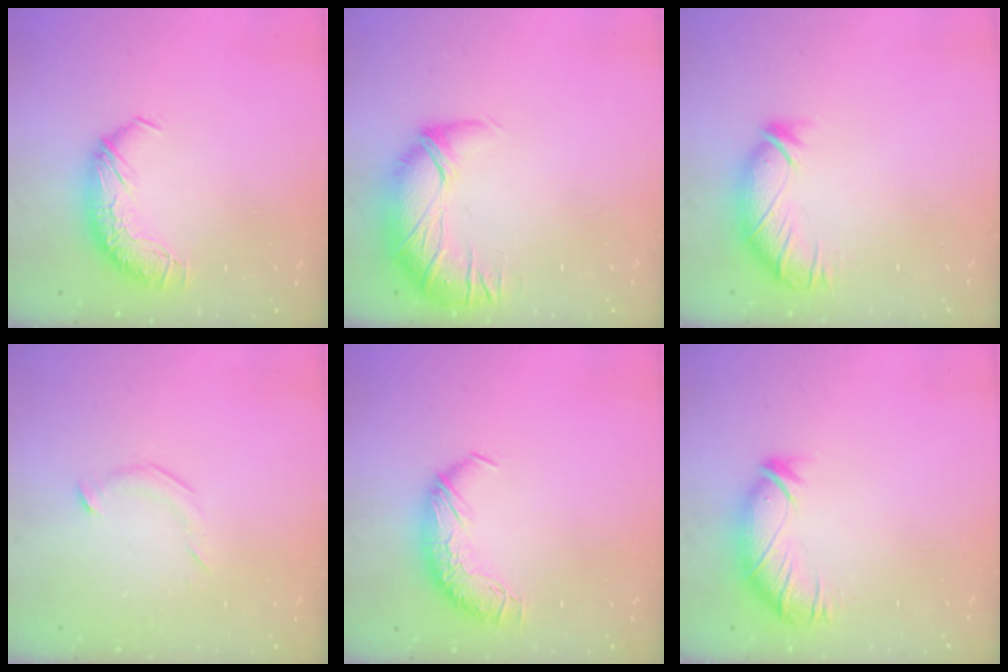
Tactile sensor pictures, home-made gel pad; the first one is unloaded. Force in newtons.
{"total": 2.8, "press": 1.3, "slide": 2.4}
{"total": 2.9, "press": 2.8, "slide": 0.8}
{"total": 6.0, "press": 6.0, "slide": 0.5}
{"total": 0.0}
{"total": 2.9, "press": 2.3, "slide": 1.7}